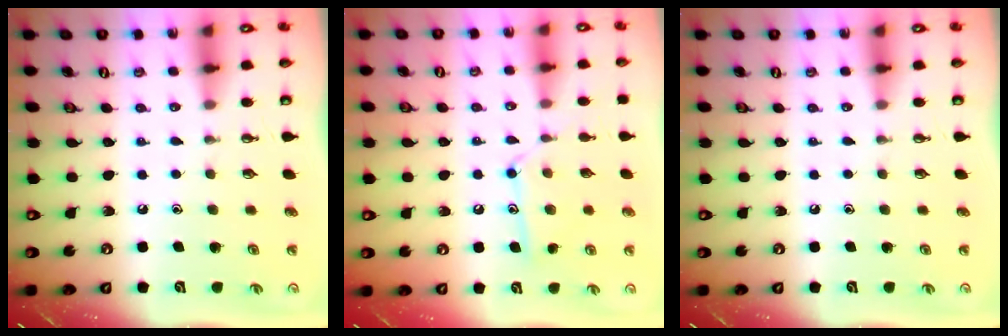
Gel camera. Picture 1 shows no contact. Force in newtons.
{"total": 11.6, "press": 11.6, "slide": 0.7}
{"total": 0.0}